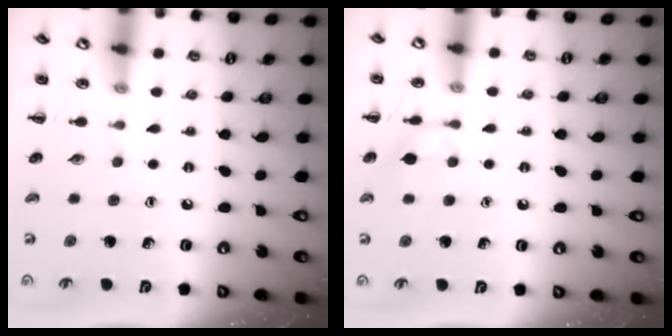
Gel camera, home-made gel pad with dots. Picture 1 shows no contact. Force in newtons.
{"total": 5.0, "press": 5.0, "slide": 0.5}